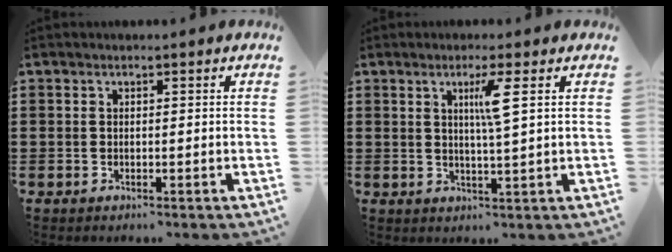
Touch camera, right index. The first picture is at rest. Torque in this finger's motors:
{"motor_torque": [0.55, -0.28, 0.36, 0.06]}